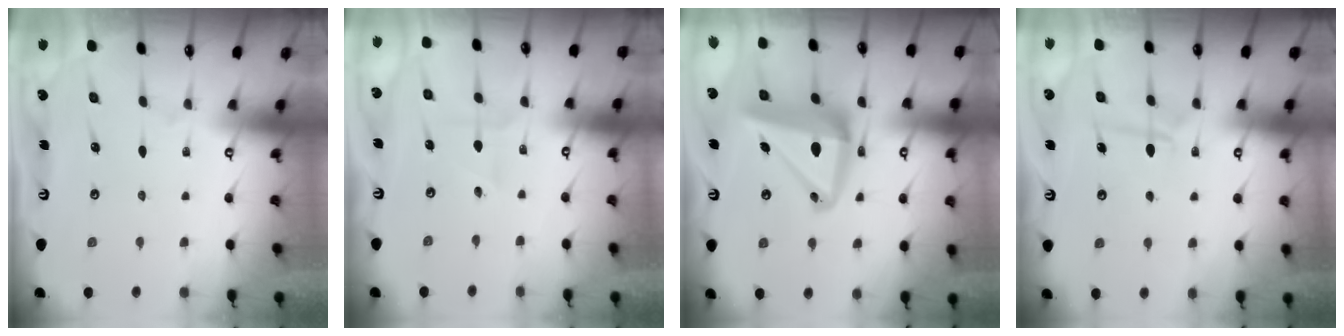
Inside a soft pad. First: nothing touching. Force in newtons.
{"total": 1.6, "press": 1.3, "slide": 0.9}
{"total": 14.1, "press": 13.7, "slide": 3.2}
{"total": 6.0, "press": 5.9, "slide": 1.2}